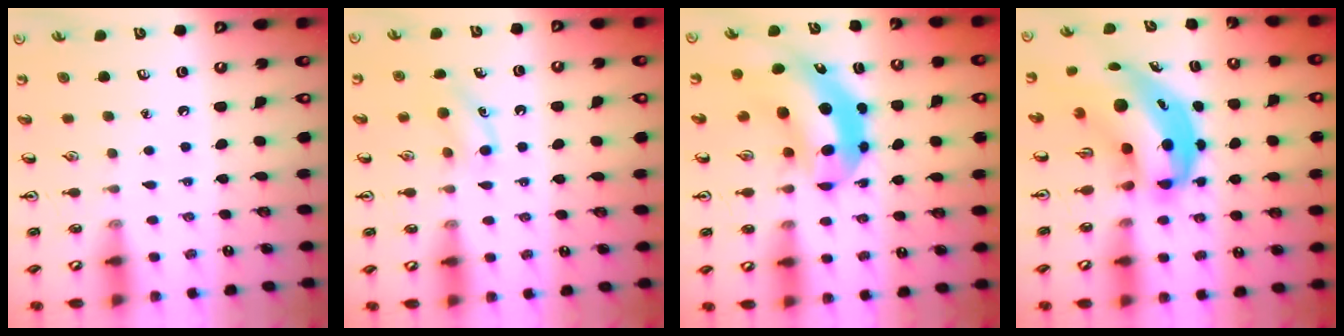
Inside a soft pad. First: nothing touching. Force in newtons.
{"total": 6.8, "press": 6.6, "slide": 1.9}
{"total": 8.3, "press": 8.0, "slide": 2.3}
{"total": 8.8, "press": 8.4, "slide": 2.5}